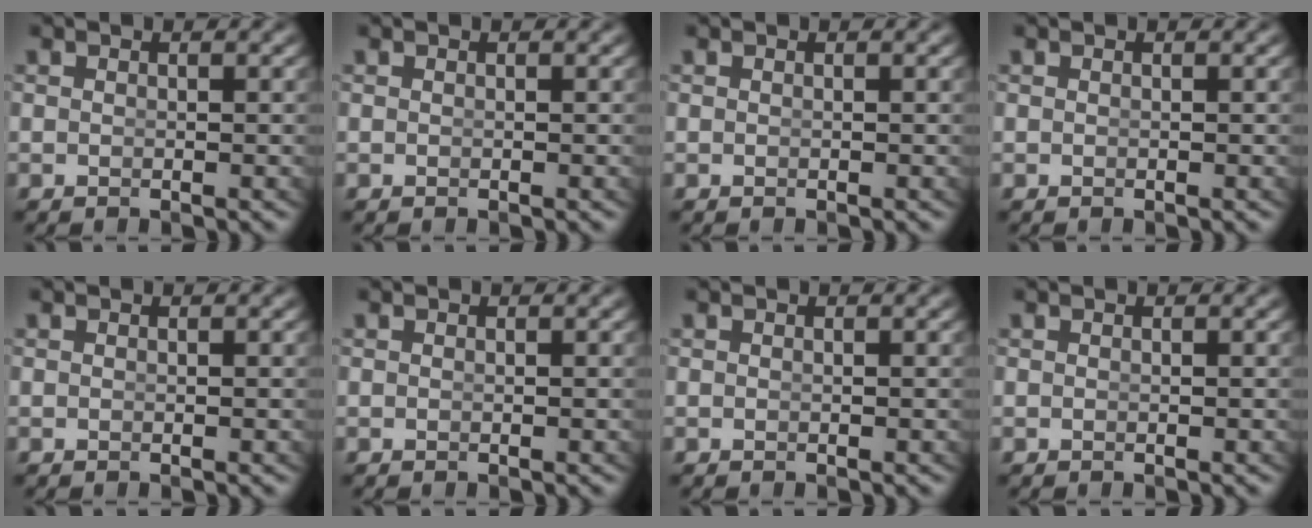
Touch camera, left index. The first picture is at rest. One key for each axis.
{"total": 0.0}
{"total": 0.0}
{"total": 0.0}
{"total": 0.0}
{"total": 0.0}
{"total": 0.0}
{"total": 0.0}